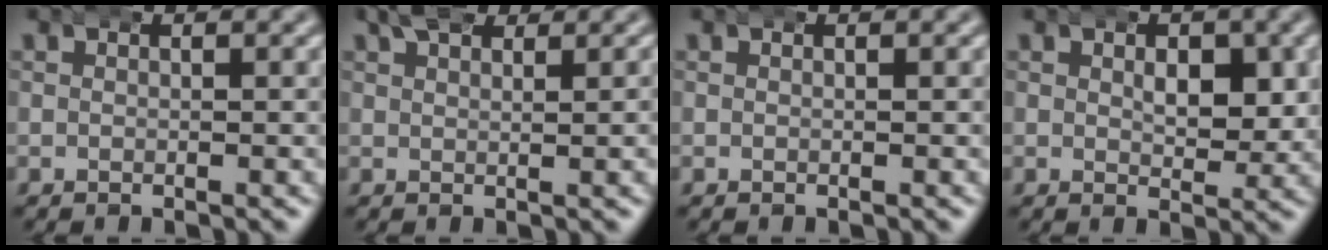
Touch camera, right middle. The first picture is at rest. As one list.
[{"total": 1.7, "force": [1.5, 0.0, 0.8], "torque": [-0.019, 0.000, 0.027]}, {"total": 0.0}, {"total": 3.2, "force": [0.9, 1.8, 2.5], "torque": [-0.030, -0.008, 0.015]}]